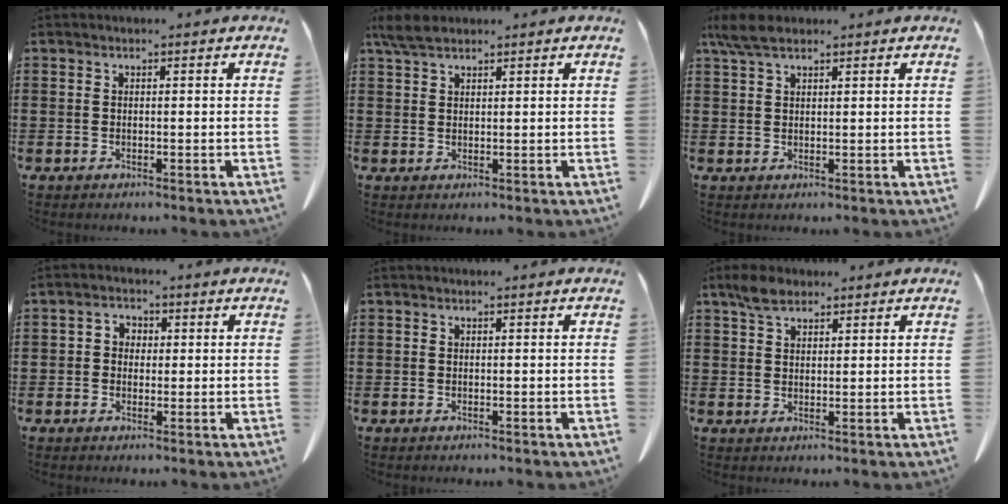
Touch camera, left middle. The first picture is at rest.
{"total": 3.2, "force": [2.3, 1.2, 1.9], "torque": [-0.043, 0.006, 0.043]}
{"total": 3.9, "force": [2.6, 1.3, 2.5], "torque": [-0.064, 0.001, 0.047]}
{"total": 2.0, "force": [-0.1, 1.7, 0.9], "torque": [-0.023, 0.011, -0.006]}
{"total": 0.0}
{"total": 3.5, "force": [2.6, 1.7, 1.8], "torque": [-0.042, 0.006, 0.048]}